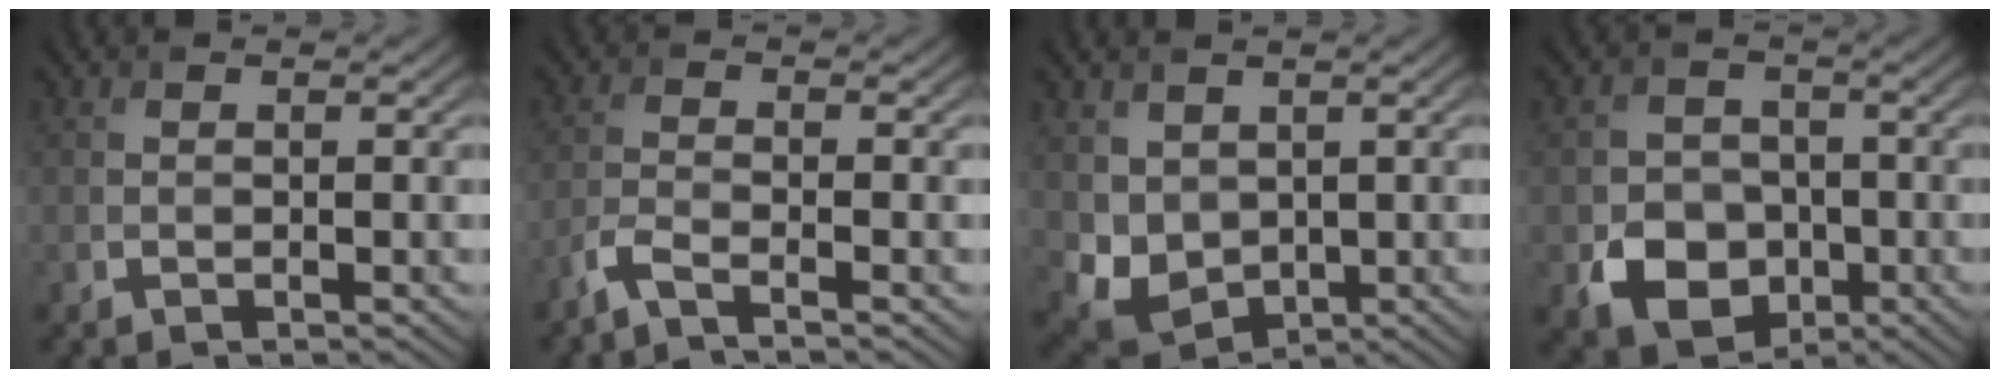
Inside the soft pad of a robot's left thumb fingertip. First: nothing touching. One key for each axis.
{"total": 2.8, "fx": -2.1, "fy": 0.3, "fz": 1.7, "tx": -0.037, "ty": -0.004, "tz": -0.059}
{"total": 5.7, "fx": 1.2, "fy": 4.7, "fz": 3.0, "tx": -0.090, "ty": -0.022, "tz": 0.029}
{"total": 7.6, "fx": -2.6, "fy": 6.2, "fz": 3.5, "tx": -0.064, "ty": -0.019, "tz": -0.056}